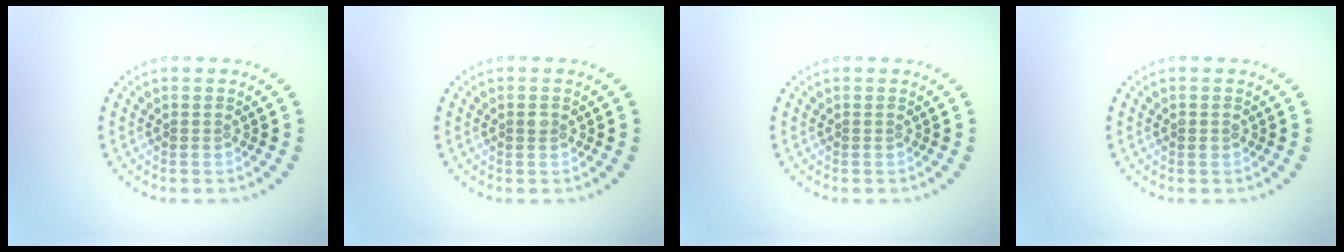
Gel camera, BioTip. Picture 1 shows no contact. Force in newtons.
{"total": 0.8, "press": 0.8, "slide": 0.1}
{"total": 0.0}
{"total": 0.7, "press": 0.7, "slide": 0.1}